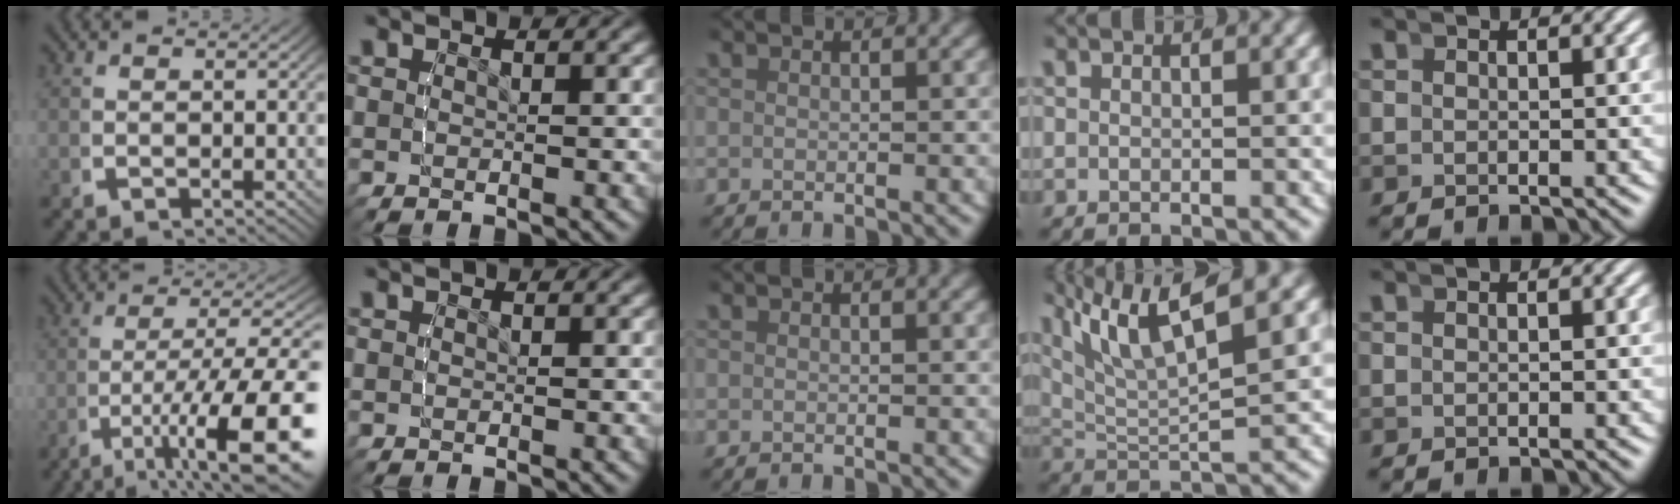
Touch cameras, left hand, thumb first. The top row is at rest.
{"thumb": {"total": 12.2, "force": [-3.7, 5.7, 10.2], "torque": [-0.169, -0.042, -0.034]}, "ring": {"total": 6.5, "force": [3.6, 2.5, 4.8], "torque": [-0.102, 0.003, 0.066]}}